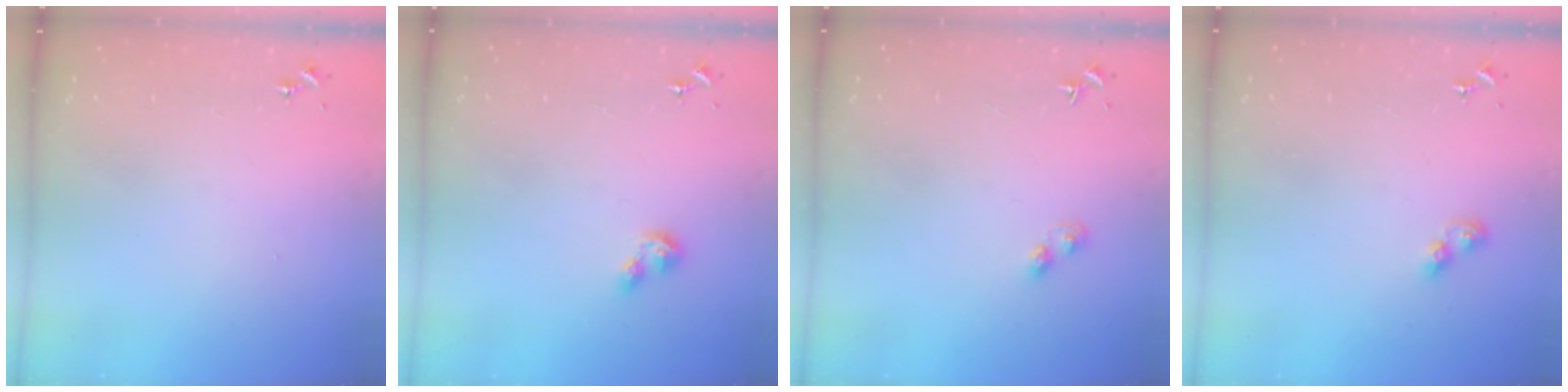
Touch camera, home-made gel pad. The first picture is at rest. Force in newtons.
{"total": 4.5, "press": 4.4, "slide": 0.6}
{"total": 3.8, "press": 3.8, "slide": 0.4}
{"total": 5.7, "press": 5.7, "slide": 0.5}